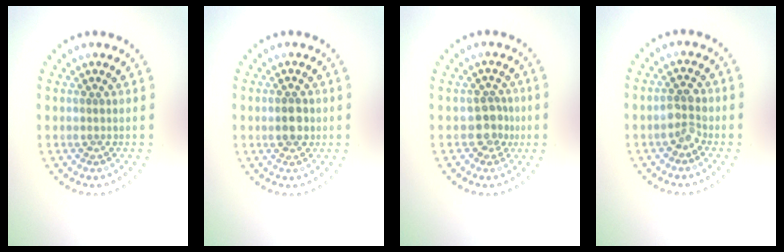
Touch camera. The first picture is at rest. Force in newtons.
{"total": 2.4, "press": 2.4, "slide": 0.2}
{"total": 2.4, "press": 2.0, "slide": 1.2}
{"total": 2.4, "press": 2.3, "slide": 0.7}